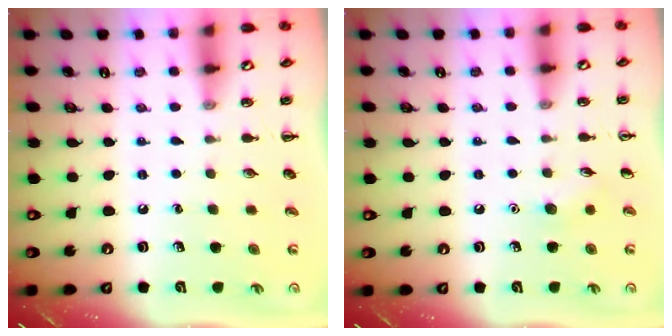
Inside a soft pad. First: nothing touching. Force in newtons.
{"total": 5.2, "press": 5.0, "slide": 1.6}